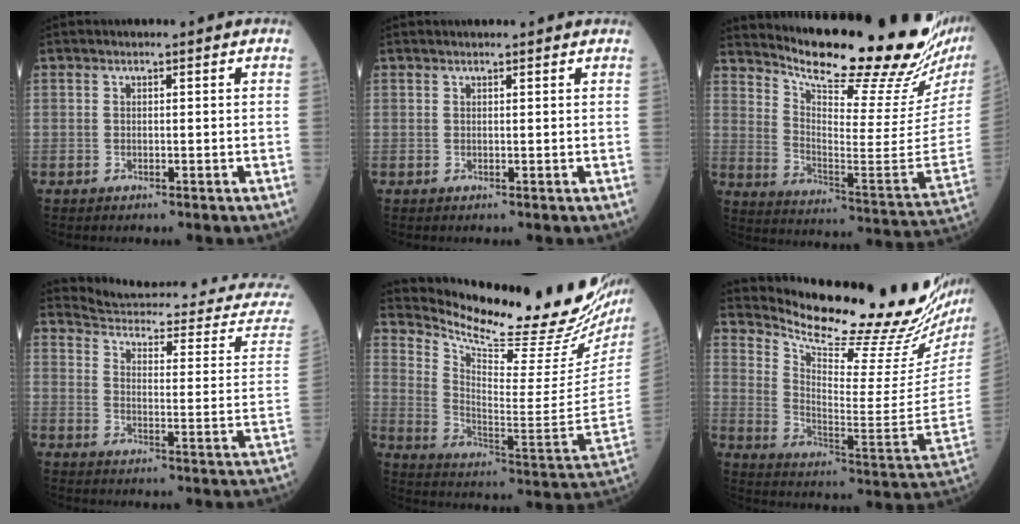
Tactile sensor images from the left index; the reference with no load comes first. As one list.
[{"total": 3.1, "force": [2.9, 0.2, 0.9], "torque": [-0.012, 0.023, 0.034]}, {"total": 25.9, "force": [22.5, 0.2, 12.8], "torque": [-0.212, -0.101, 0.313]}, {"total": 23.3, "force": [23.0, 1.4, 3.7], "torque": [-0.050, -0.133, 0.269]}, {"total": 26.2, "force": [23.5, 1.4, 11.6], "torque": [-0.196, -0.109, 0.327]}, {"total": 25.2, "force": [22.8, -0.1, 10.7], "torque": [-0.177, -0.114, 0.317]}]